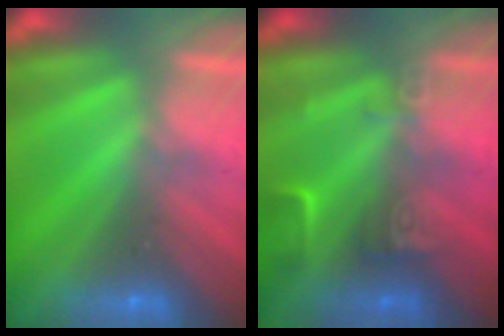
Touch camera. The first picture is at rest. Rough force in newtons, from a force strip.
{"total": 2.6}